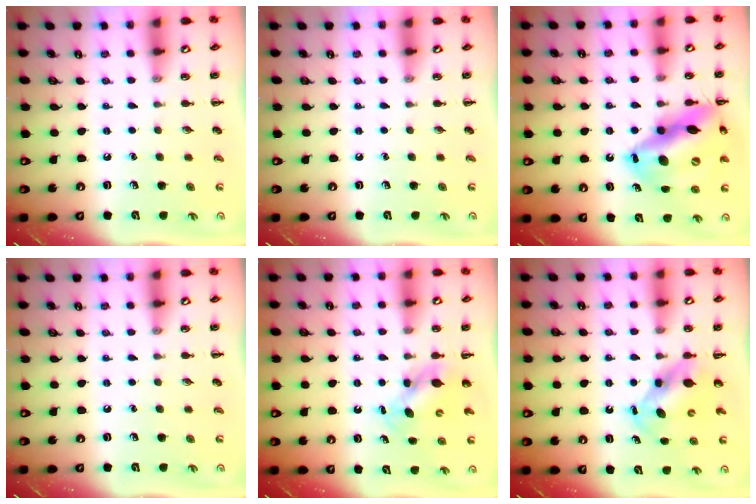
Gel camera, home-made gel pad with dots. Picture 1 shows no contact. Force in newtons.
{"total": 0.0}
{"total": 19.8, "press": 19.1, "slide": 5.5}
{"total": 0.0}
{"total": 5.6, "press": 5.6, "slide": 0.6}
{"total": 6.0, "press": 5.9, "slide": 0.7}